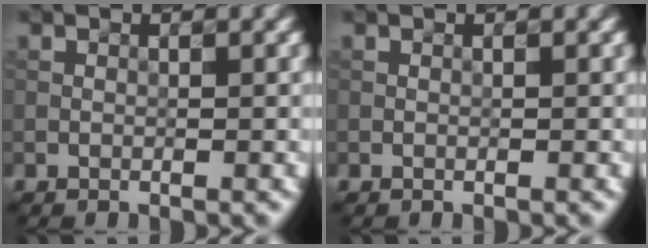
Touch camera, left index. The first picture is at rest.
{"total": 0.0}